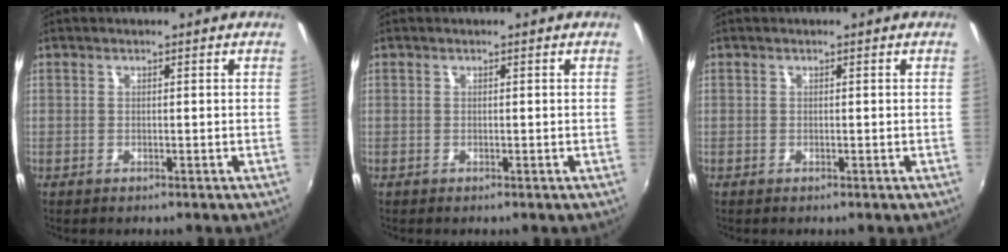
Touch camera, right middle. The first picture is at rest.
{"total": 0.0}
{"total": 0.0}